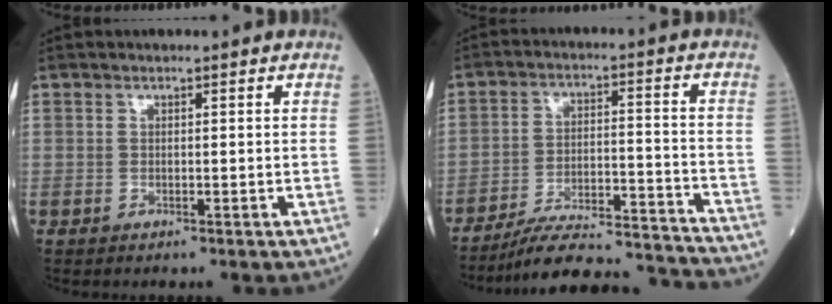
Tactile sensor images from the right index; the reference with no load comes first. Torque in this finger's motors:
{"motor_torque": [-0.19, -1.17, 0.25, 0.10]}